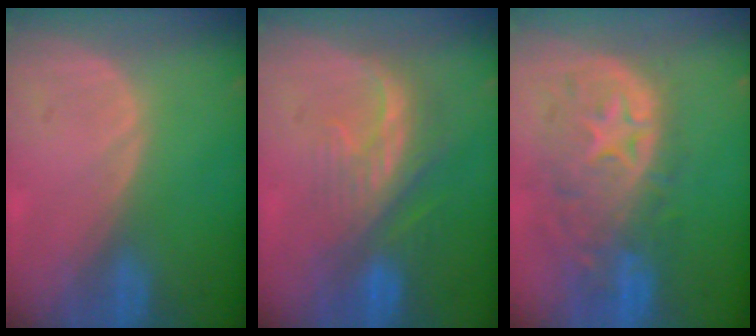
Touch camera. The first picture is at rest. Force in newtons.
{"total": 8.2, "press": 7.4, "slide": 3.4}
{"total": 11.1, "press": 9.8, "slide": 5.1}